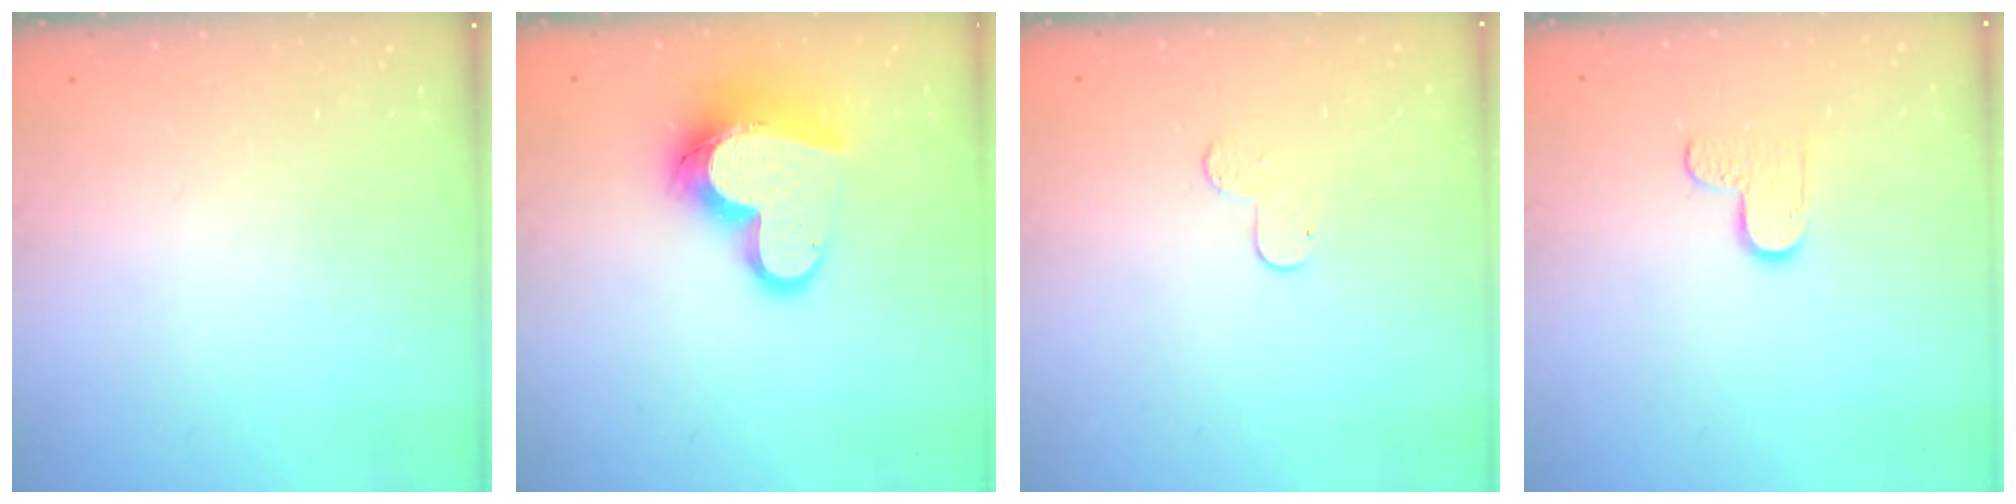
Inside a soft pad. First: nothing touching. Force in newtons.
{"total": 16.9, "press": 16.9, "slide": 1.7}
{"total": 5.2, "press": 5.1, "slide": 0.5}
{"total": 5.6, "press": 5.6, "slide": 0.3}